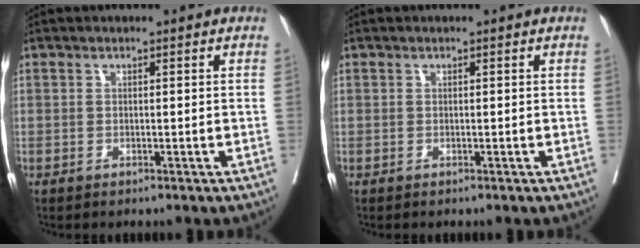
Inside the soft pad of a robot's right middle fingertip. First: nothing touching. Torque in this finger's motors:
{"motor_torque": [-0.63, 0.28, -0.47, -0.14]}